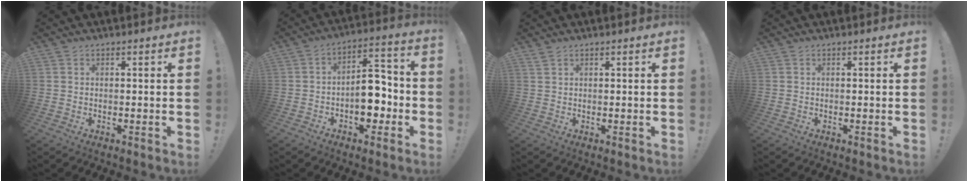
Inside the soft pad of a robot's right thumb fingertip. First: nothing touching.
{"total": 12.0, "force": [-3.3, 7.2, 9.0], "torque": [-0.127, 0.029, -0.053]}
{"total": 1.1, "force": [0.9, 0.2, 0.7], "torque": [-0.016, 0.001, 0.017]}
{"total": 0.0}